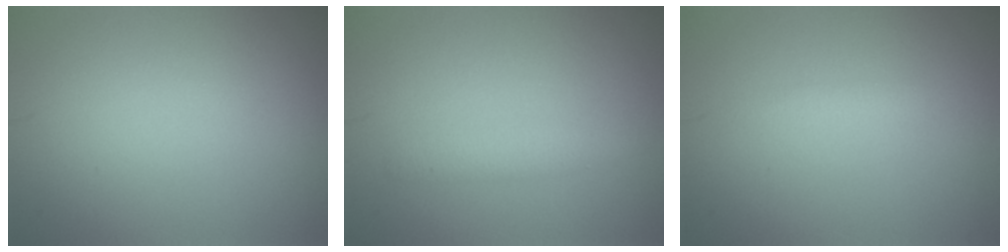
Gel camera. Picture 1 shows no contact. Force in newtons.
{"total": 1.3, "press": 1.3, "slide": 0.0}
{"total": 1.0, "press": 1.0, "slide": 0.1}